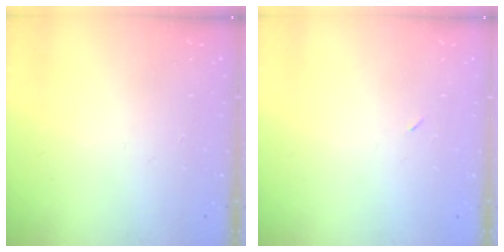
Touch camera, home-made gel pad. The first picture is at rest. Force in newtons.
{"total": 2.2, "press": 1.8, "slide": 1.2}